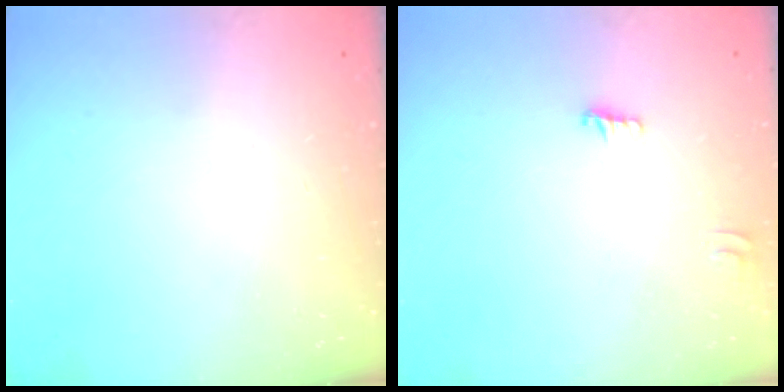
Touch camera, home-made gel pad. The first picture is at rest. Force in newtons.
{"total": 3.5, "press": 3.5, "slide": 0.3}